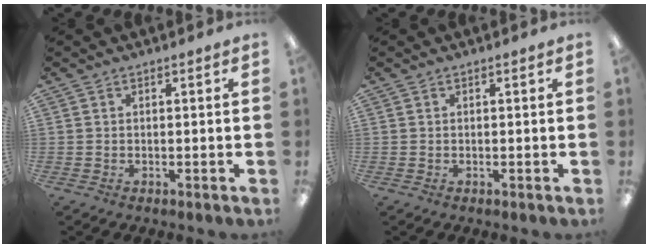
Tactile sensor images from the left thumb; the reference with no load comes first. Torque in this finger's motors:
{"motor_torque": [0.00, 0.00, -0.11, 0.11, 0.00]}